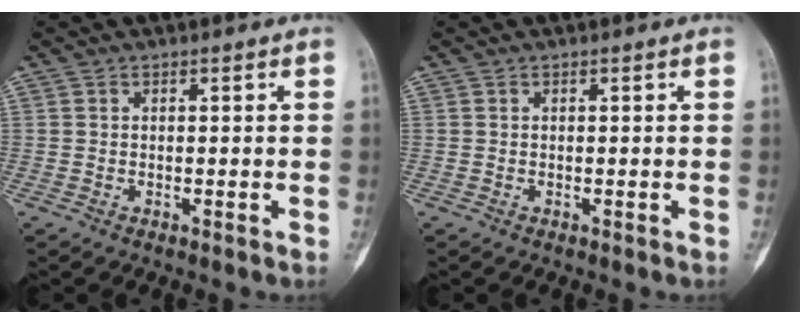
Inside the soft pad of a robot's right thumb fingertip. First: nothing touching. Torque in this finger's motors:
{"motor_torque": [-0.01, 0.00, 0.06, -0.07, 0.01]}